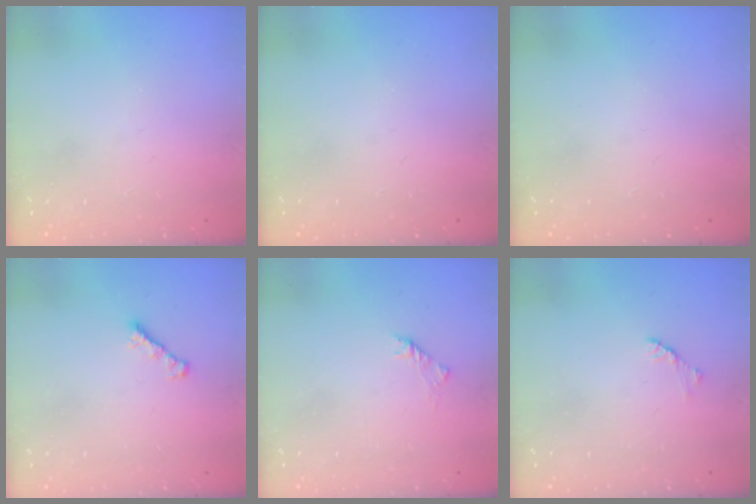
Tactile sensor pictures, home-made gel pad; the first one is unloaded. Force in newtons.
{"total": 0.0}
{"total": 0.0}
{"total": 1.8, "press": 1.7, "slide": 0.6}
{"total": 1.6, "press": 1.4, "slide": 0.6}
{"total": 1.7, "press": 1.6, "slide": 0.4}